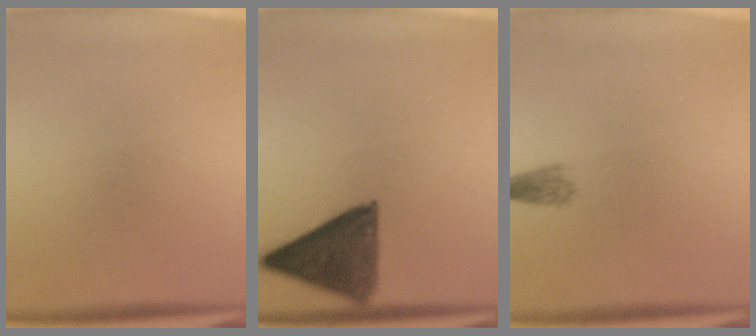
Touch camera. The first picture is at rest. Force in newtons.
{"total": 11.1}
{"total": 1.7}